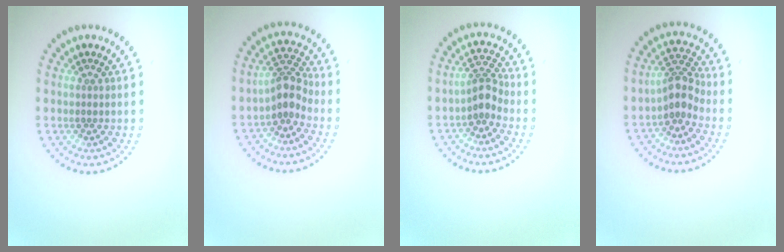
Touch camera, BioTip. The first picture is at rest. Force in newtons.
{"total": 2.9, "press": 2.2, "slide": 1.9}
{"total": 2.5, "press": 1.9, "slide": 1.7}
{"total": 2.9, "press": 2.2, "slide": 1.9}